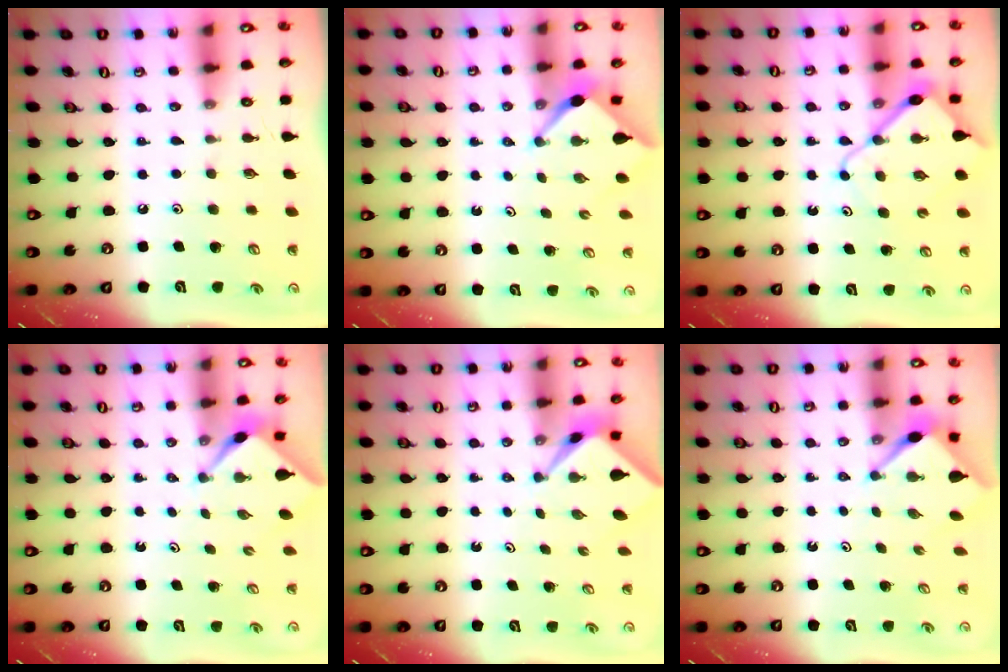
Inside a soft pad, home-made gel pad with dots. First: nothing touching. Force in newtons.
{"total": 2.6, "press": 2.5, "slide": 0.3}
{"total": 9.9, "press": 9.8, "slide": 0.9}
{"total": 2.1, "press": 2.1, "slide": 0.2}
{"total": 1.6, "press": 1.5, "slide": 0.2}
{"total": 2.9, "press": 2.9, "slide": 0.3}